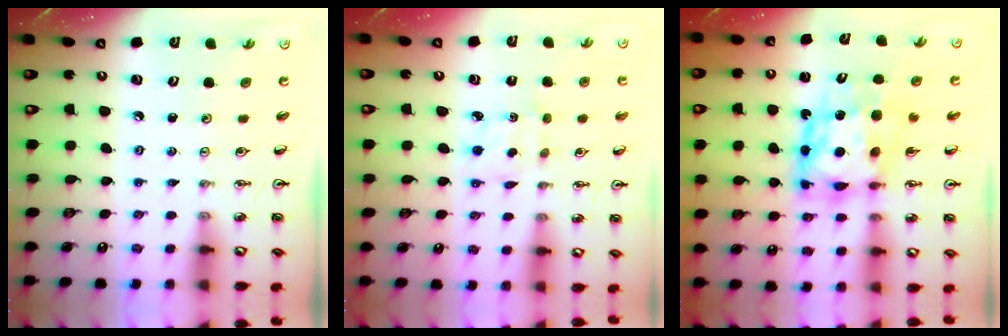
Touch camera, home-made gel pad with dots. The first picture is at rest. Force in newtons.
{"total": 1.9, "press": 1.9, "slide": 0.3}
{"total": 9.8, "press": 9.7, "slide": 1.5}